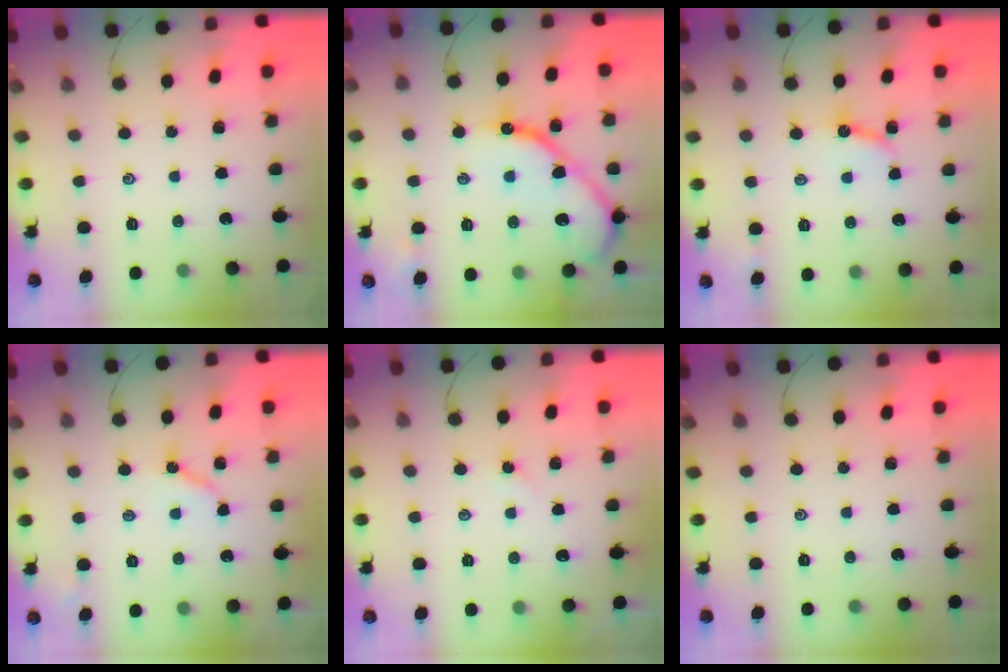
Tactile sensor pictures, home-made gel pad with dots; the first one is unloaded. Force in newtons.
{"total": 13.1, "press": 13.0, "slide": 1.3}
{"total": 7.2, "press": 7.2, "slide": 0.2}
{"total": 4.6, "press": 4.6, "slide": 0.4}
{"total": 1.9, "press": 1.9, "slide": 0.3}
{"total": 0.0}